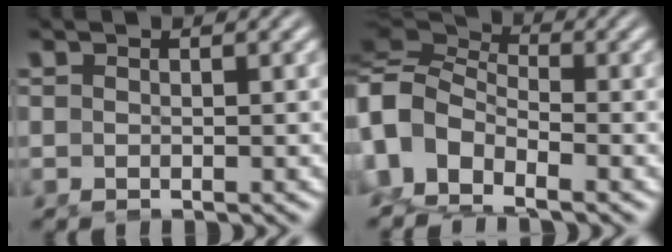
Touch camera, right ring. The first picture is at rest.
{"total": 10.7, "force": [-0.8, 9.3, 5.2], "torque": [-0.147, -0.031, -0.021]}